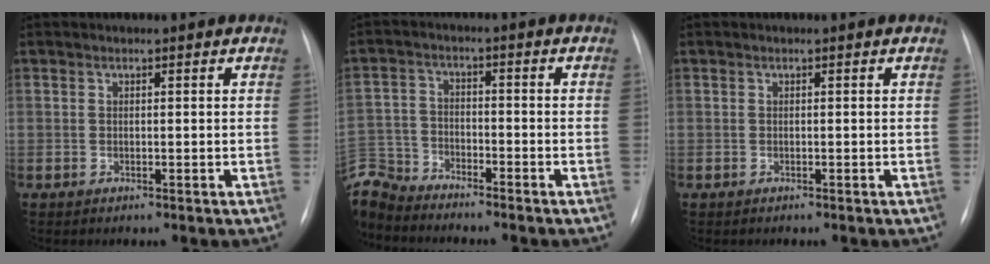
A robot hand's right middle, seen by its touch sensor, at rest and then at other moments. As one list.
[{"total": 9.0, "force": [-8.8, 1.9, 0.7], "torque": [-0.022, 0.006, -0.172]}, {"total": 0.0}]